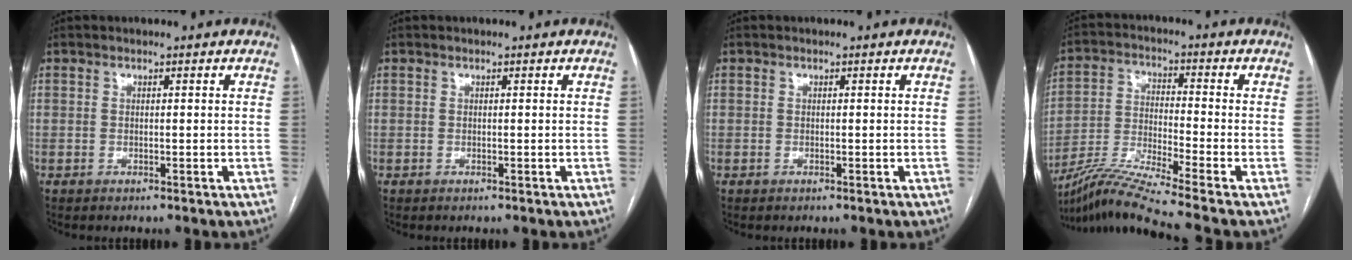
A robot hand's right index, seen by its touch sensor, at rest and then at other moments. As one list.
[{"total": 0.0}, {"total": 0.0}, {"total": 11.8, "force": [-9.8, -2.5, 5.9], "torque": [-0.120, -0.019, -0.182]}]